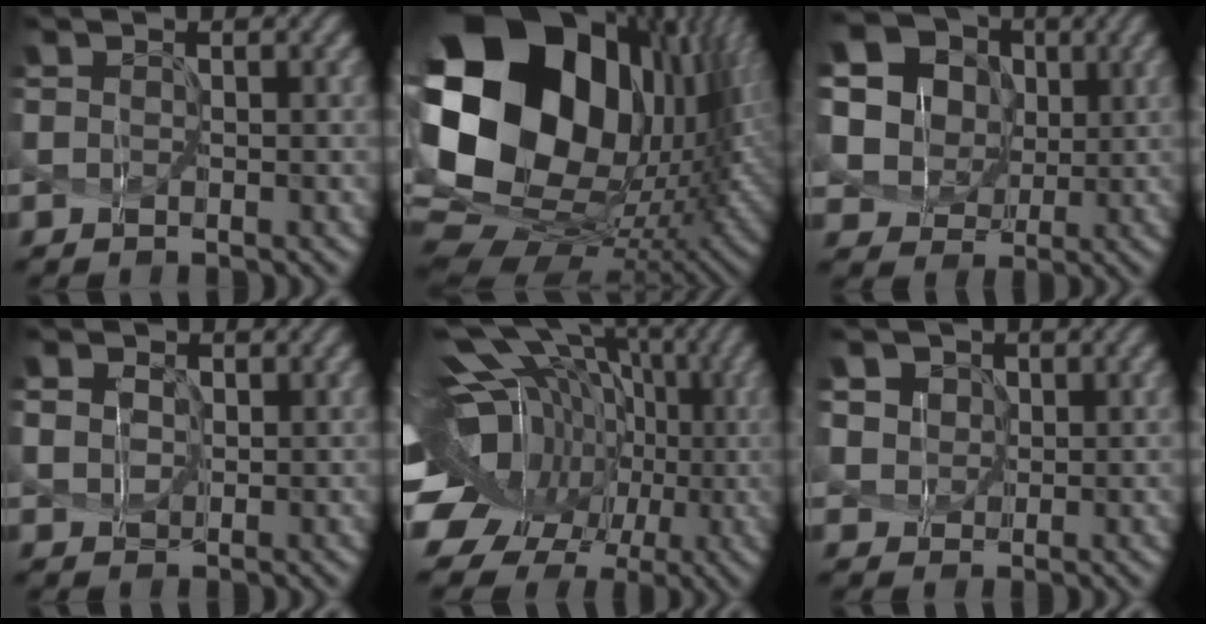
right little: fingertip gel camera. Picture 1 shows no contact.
{"total": 22.0, "force": [5.2, 15.0, 15.2], "torque": [-0.313, -0.020, 0.130]}
{"total": 18.7, "force": [6.5, 16.2, 6.8], "torque": [-0.208, 0.043, 0.099]}
{"total": 4.3, "force": [1.9, 3.3, 2.1], "torque": [-0.033, 0.032, 0.009]}
{"total": 18.1, "force": [0.1, 14.3, 11.1], "torque": [-0.201, 0.025, -0.012]}
{"total": 7.3, "force": [3.9, 5.3, 3.1], "torque": [-0.058, 0.025, 0.041]}